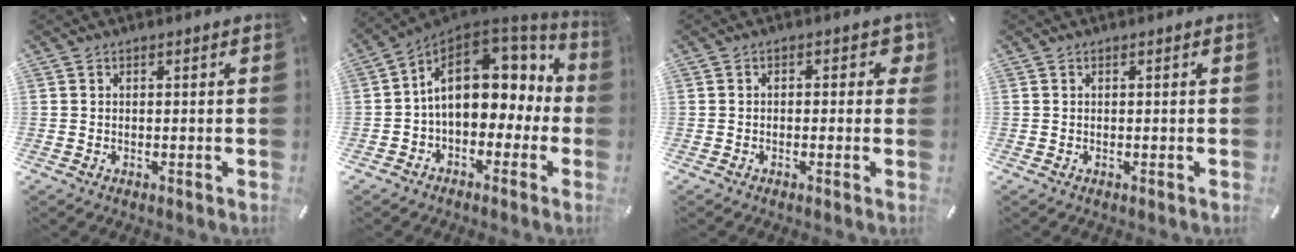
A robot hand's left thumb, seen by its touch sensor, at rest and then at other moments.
{"total": 17.3, "force": [3.3, 11.6, 12.4], "torque": [-0.203, -0.013, 0.058]}
{"total": 2.9, "force": [-0.1, 1.7, 2.3], "torque": [-0.030, 0.003, -0.007]}
{"total": 0.0}